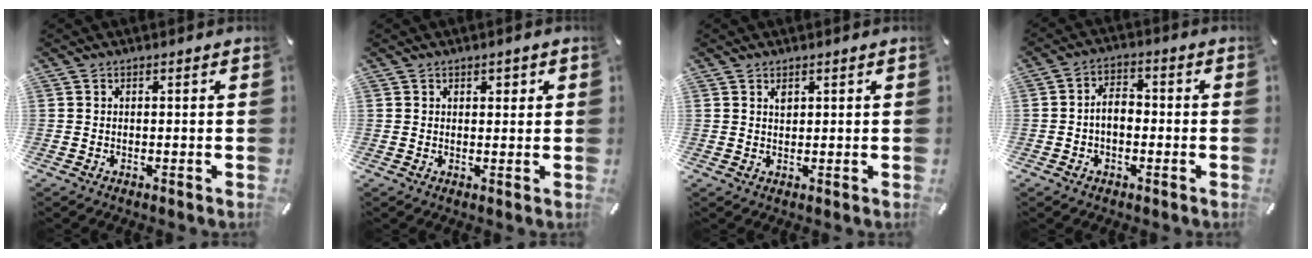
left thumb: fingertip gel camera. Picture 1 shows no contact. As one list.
[{"total": 1.4, "force": [0.7, 1.0, 0.8], "torque": [-0.008, 0.002, 0.010]}, {"total": 1.3, "force": [0.9, 0.7, 0.6], "torque": [-0.004, -0.004, 0.015]}, {"total": 5.2, "force": [-1.0, 3.4, 3.8], "torque": [-0.075, 0.012, -0.020]}]